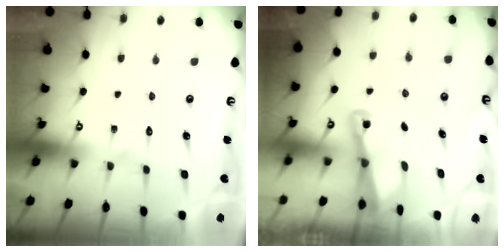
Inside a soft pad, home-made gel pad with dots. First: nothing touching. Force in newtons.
{"total": 2.1, "press": 2.1, "slide": 0.4}